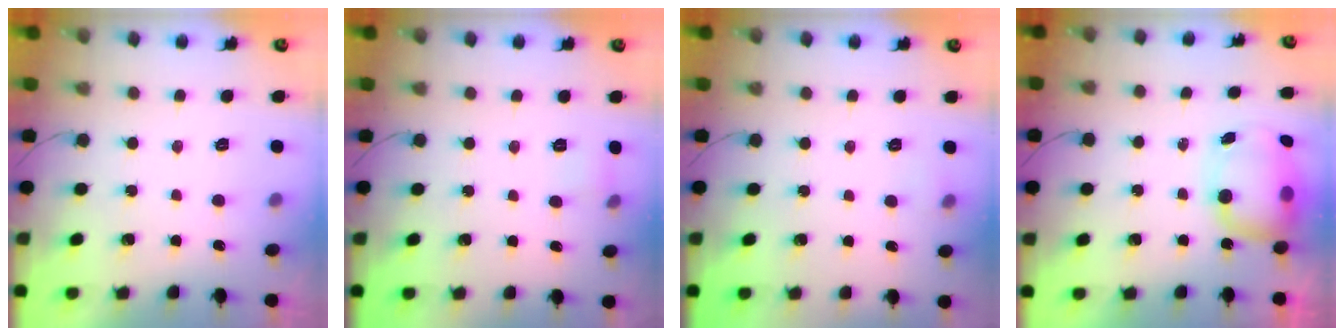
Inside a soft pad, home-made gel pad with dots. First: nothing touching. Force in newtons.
{"total": 3.3, "press": 3.0, "slide": 1.2}
{"total": 3.9, "press": 2.7, "slide": 2.8}
{"total": 8.7, "press": 8.6, "slide": 1.6}